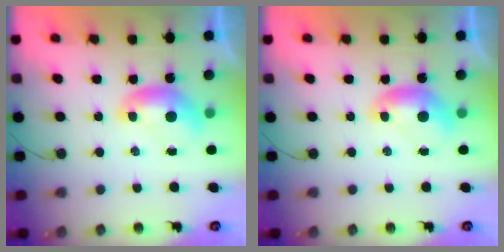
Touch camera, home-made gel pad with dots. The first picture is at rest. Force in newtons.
{"total": 0.0}